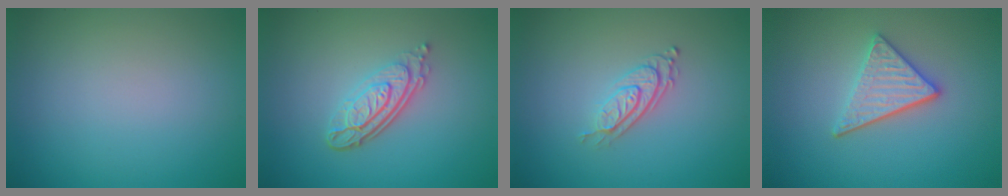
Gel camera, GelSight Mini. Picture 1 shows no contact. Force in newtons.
{"total": 4.3, "press": 3.0, "slide": 3.1}
{"total": 2.7, "press": 2.0, "slide": 1.9}
{"total": 3.5, "press": 3.0, "slide": 1.8}